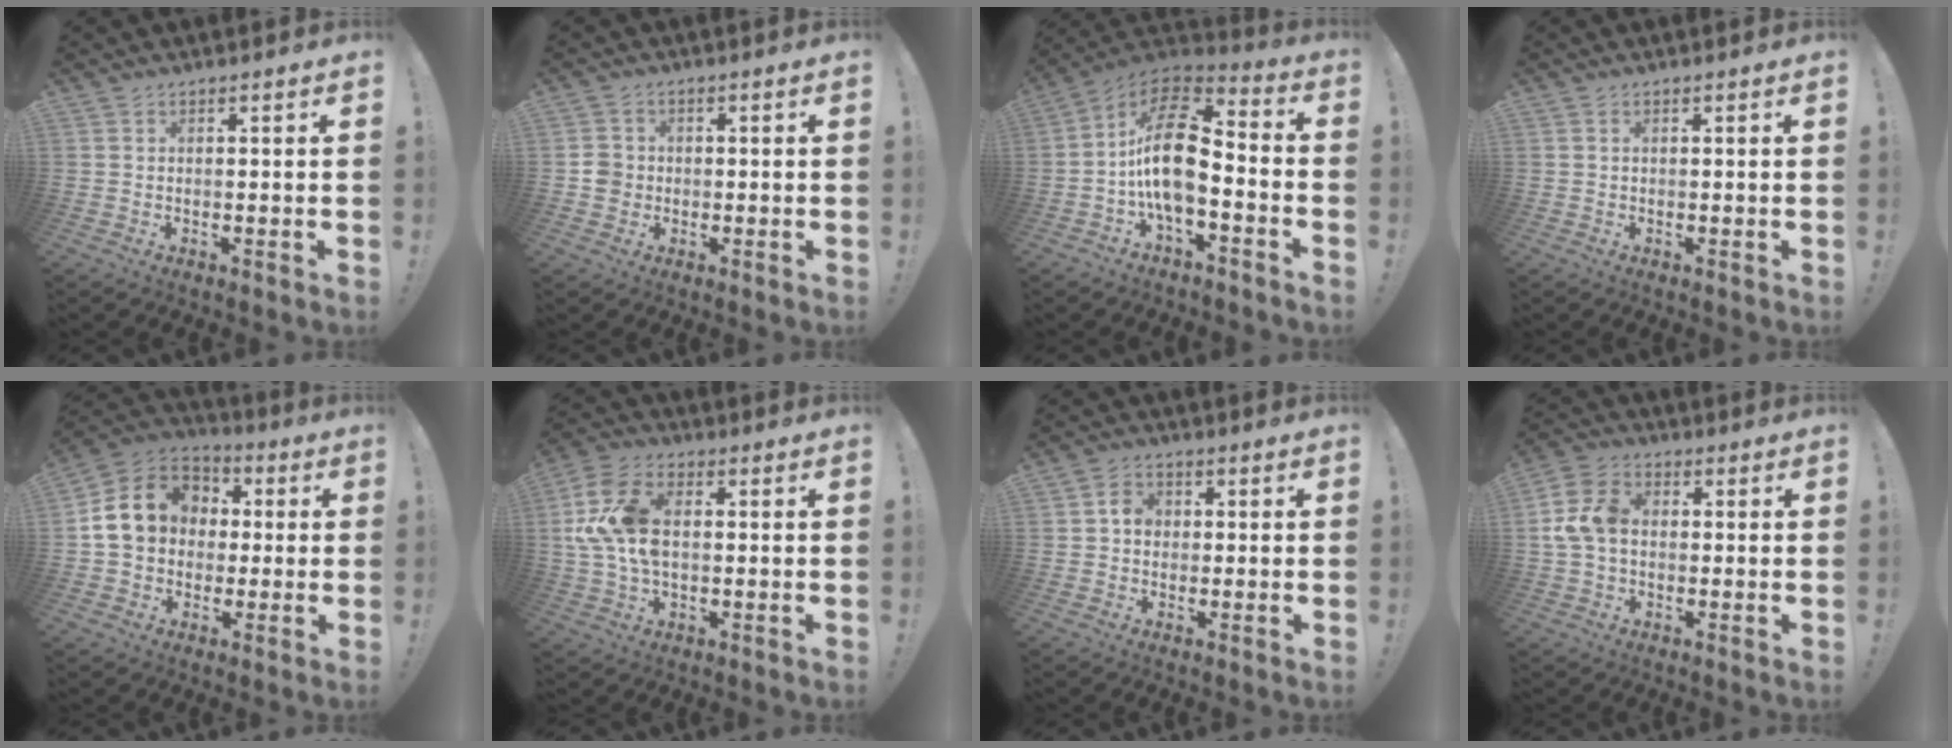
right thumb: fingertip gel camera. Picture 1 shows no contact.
{"total": 4.4, "force": [-0.8, 4.1, 1.5], "torque": [-0.020, 0.007, -0.014]}
{"total": 17.6, "force": [-2.0, 9.1, 15.0], "torque": [-0.267, 0.020, -0.030]}
{"total": 0.6, "force": [0.2, 0.6, 0.0], "torque": [-0.004, 0.003, 0.004]}
{"total": 15.3, "force": [2.2, 12.6, 8.4], "torque": [-0.132, 0.013, 0.048]}
{"total": 15.0, "force": [0.9, 9.7, 11.4], "torque": [-0.236, 0.009, 0.019]}
{"total": 4.5, "force": [0.0, 3.7, 2.5], "torque": [-0.045, 0.013, -0.001]}
{"total": 10.6, "force": [0.2, 7.5, 7.4], "torque": [-0.150, 0.011, 0.010]}